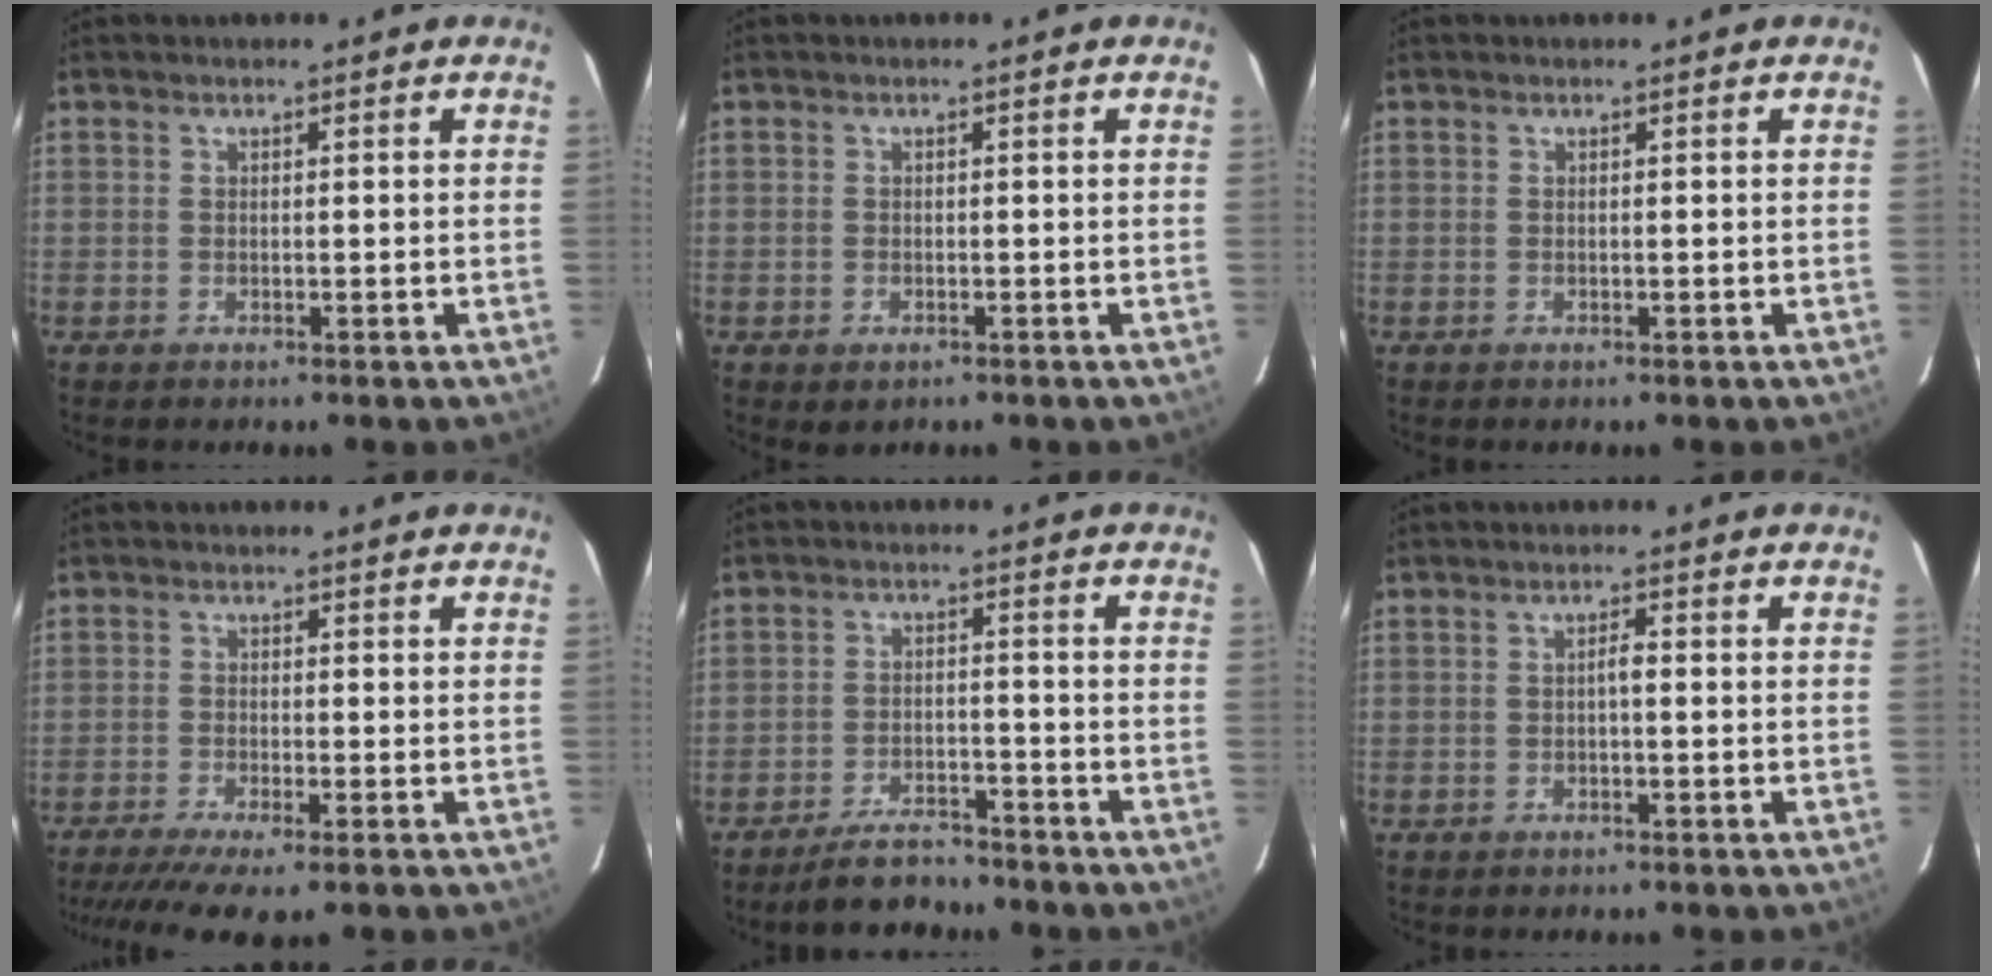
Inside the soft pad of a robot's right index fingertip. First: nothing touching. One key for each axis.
{"total": 1.4, "fx": -0.7, "fy": 1.0, "fz": 0.7, "tx": -0.011, "ty": 0.001, "tz": 0.001}
{"total": 0.0}
{"total": 8.4, "fx": -6.3, "fy": 0.8, "fz": 5.5, "tx": -0.088, "ty": -0.015, "tz": -0.103}
{"total": 5.8, "fx": -5.2, "fy": 1.9, "fz": 1.5, "tx": -0.031, "ty": -0.007, "tz": -0.088}
{"total": 1.3, "fx": -0.2, "fy": 0.2, "fz": 1.2, "tx": -0.020, "ty": 0.003, "tz": -0.005}